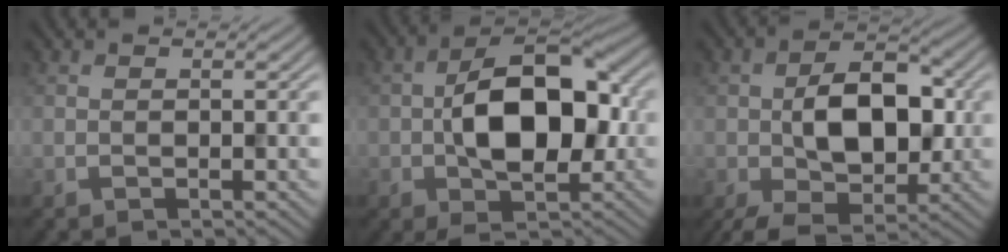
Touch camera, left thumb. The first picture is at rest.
{"total": 11.8, "force": [-1.3, 6.7, 9.7], "torque": [-0.153, 0.011, -0.028]}
{"total": 9.6, "force": [-1.5, 6.0, 7.3], "torque": [-0.120, 0.005, -0.027]}